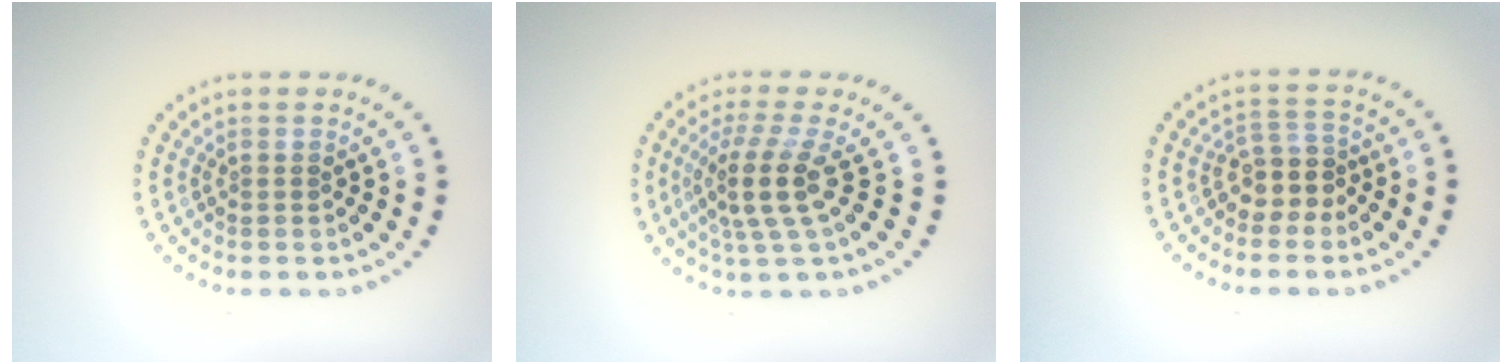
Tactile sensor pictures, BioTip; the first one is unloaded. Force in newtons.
{"total": 3.9, "press": 2.8, "slide": 2.7}
{"total": 2.6, "press": 2.1, "slide": 1.6}